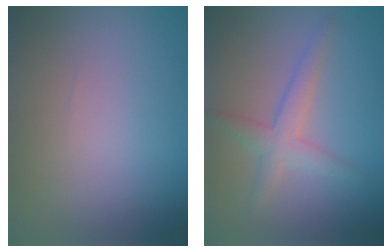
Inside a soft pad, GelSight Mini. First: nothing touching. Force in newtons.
{"total": 2.6, "press": 2.6, "slide": 0.2}